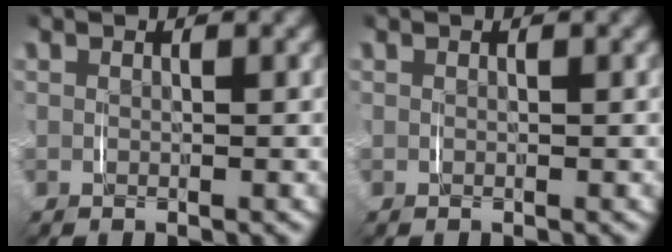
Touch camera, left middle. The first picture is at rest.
{"total": 0.0}